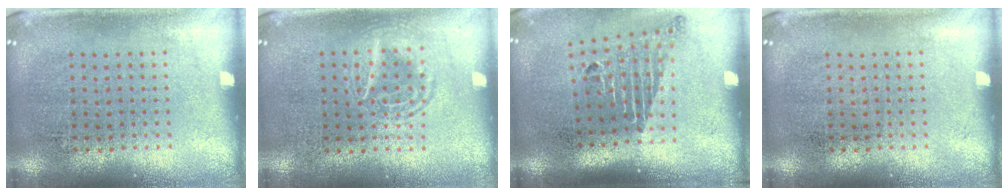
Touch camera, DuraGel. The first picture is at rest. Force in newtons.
{"total": 1.3, "press": 1.3, "slide": 0.1}
{"total": 1.8, "press": 1.2, "slide": 1.3}
{"total": 0.0}